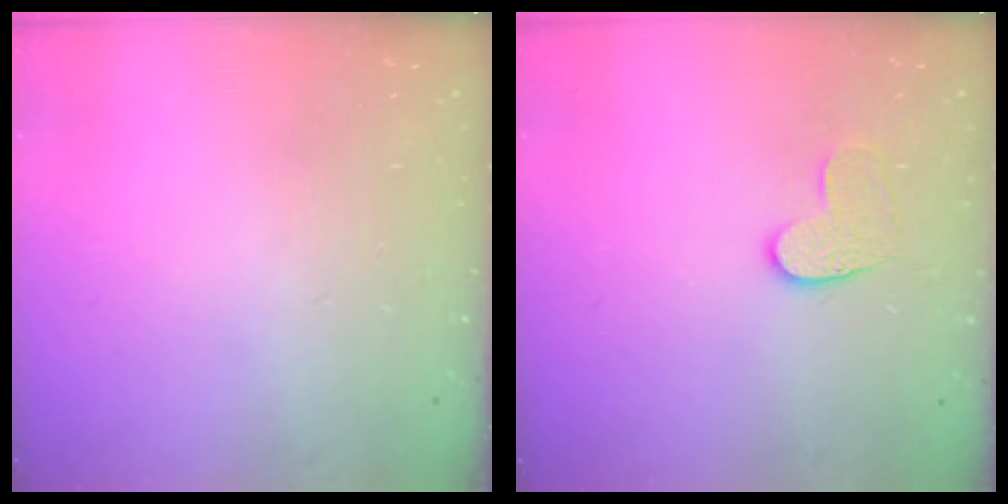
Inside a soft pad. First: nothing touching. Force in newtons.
{"total": 6.9, "press": 6.8, "slide": 0.6}